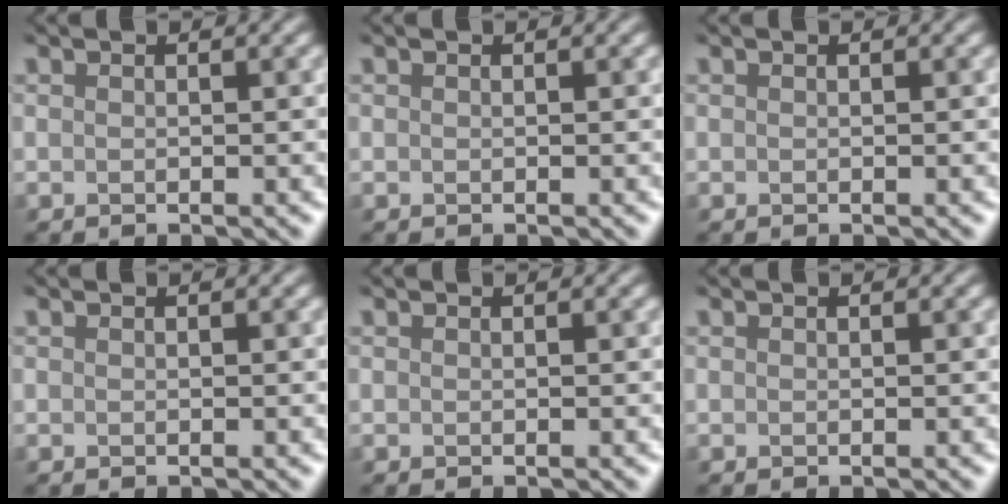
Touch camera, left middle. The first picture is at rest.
{"total": 0.0}
{"total": 0.0}
{"total": 0.0}
{"total": 0.0}
{"total": 0.0}